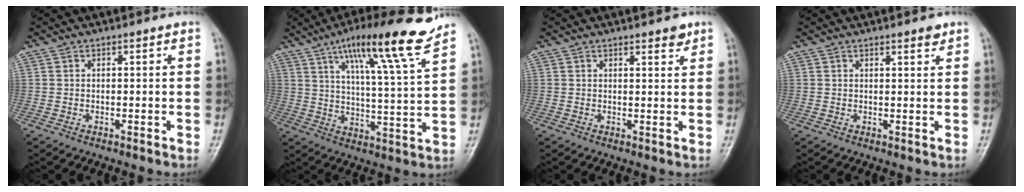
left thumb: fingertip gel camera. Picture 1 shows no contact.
{"total": 16.3, "force": [11.0, 1.5, 11.9], "torque": [-0.177, -0.053, 0.174]}
{"total": 2.5, "force": [1.8, 1.0, 1.4], "torque": [-0.008, -0.010, 0.024]}
{"total": 2.0, "force": [1.4, 0.8, 1.2], "torque": [-0.007, -0.007, 0.018]}